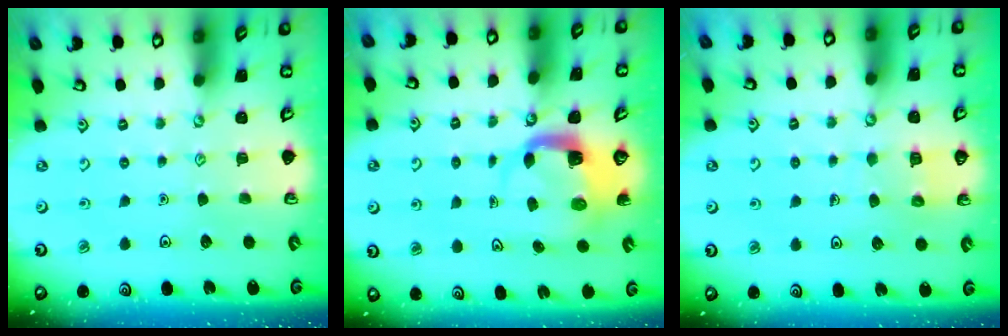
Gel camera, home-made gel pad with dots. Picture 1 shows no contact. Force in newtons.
{"total": 3.9, "press": 3.8, "slide": 0.5}
{"total": 5.9, "press": 5.9, "slide": 0.6}